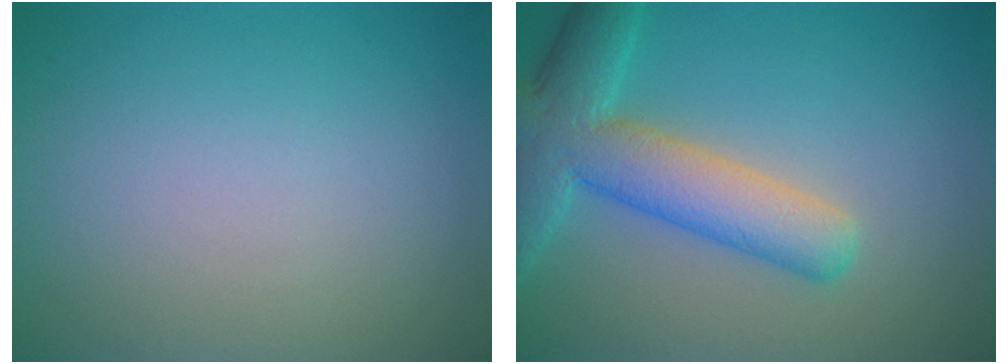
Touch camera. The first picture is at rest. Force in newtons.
{"total": 7.3, "press": 7.2, "slide": 0.5}